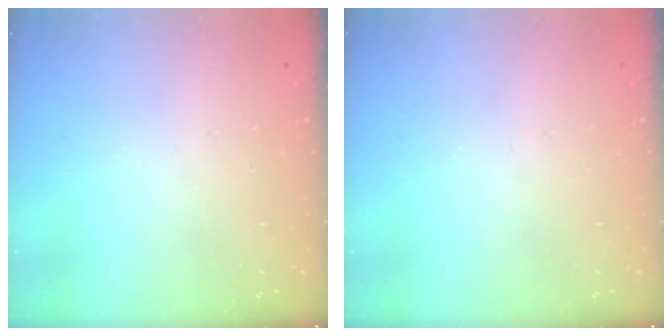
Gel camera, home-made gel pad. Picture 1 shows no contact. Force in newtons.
{"total": 0.0}